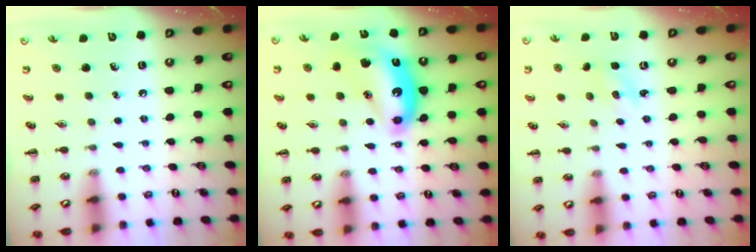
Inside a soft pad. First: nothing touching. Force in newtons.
{"total": 13.6, "press": 13.6, "slide": 1.1}
{"total": 1.8, "press": 1.7, "slide": 0.5}